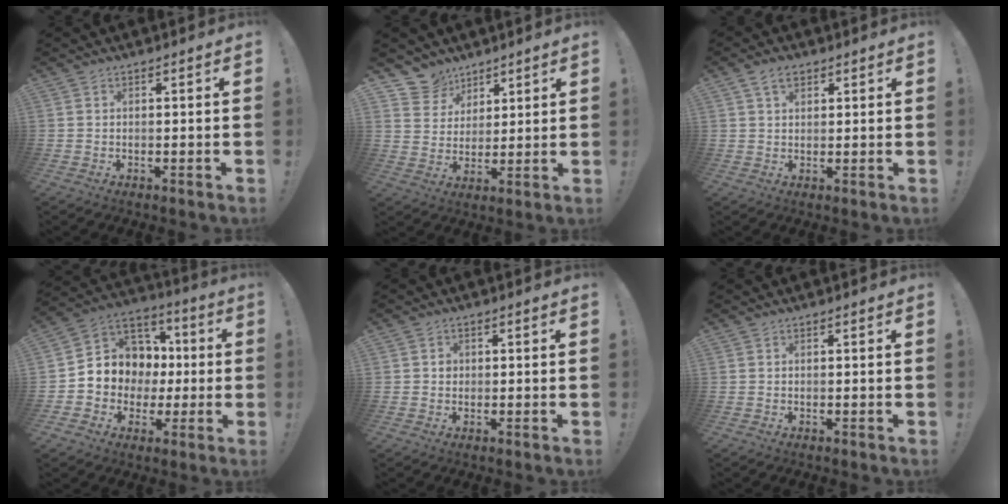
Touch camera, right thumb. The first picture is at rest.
{"total": 9.2, "force": [6.7, 6.3, 0.8], "torque": [-0.025, -0.052, 0.135]}
{"total": 4.2, "force": [2.4, 2.7, 2.2], "torque": [-0.041, -0.001, 0.046]}
{"total": 9.9, "force": [-0.5, 9.6, 2.4], "torque": [-0.019, -0.001, 0.013]}
{"total": 1.5, "force": [0.0, 1.4, 0.5], "torque": [-0.008, 0.004, -0.001]}
{"total": 0.0}